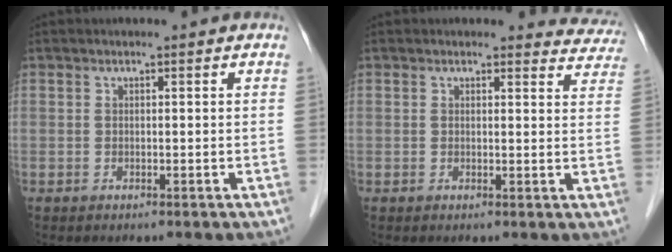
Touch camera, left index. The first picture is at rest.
{"total": 5.0, "force": [4.6, 1.8, -0.4], "torque": [0.029, -0.023, 0.019]}